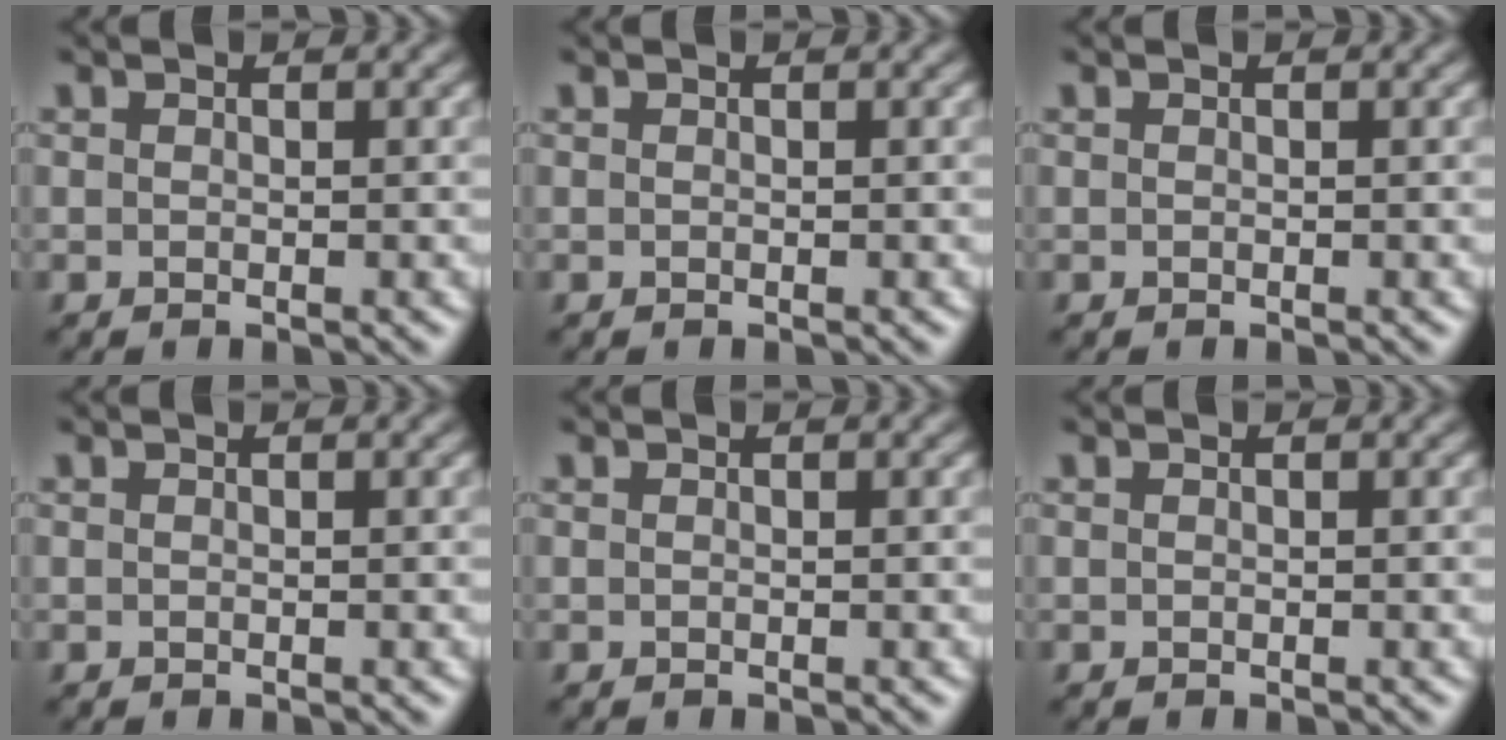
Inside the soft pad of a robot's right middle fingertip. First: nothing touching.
{"total": 0.0}
{"total": 0.0}
{"total": 0.0}
{"total": 0.0}
{"total": 0.0}